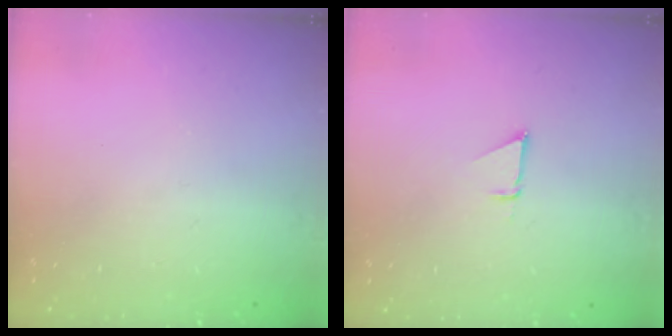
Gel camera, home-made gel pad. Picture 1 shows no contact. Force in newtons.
{"total": 1.9, "press": 1.9, "slide": 0.0}